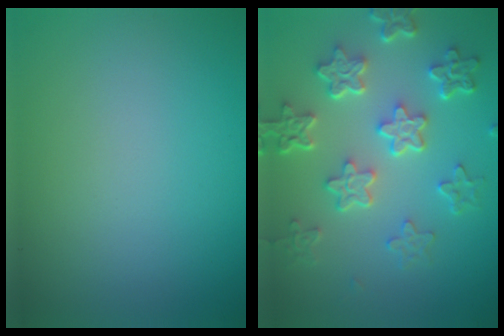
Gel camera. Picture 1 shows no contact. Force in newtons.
{"total": 6.1, "press": 4.6, "slide": 4.0}